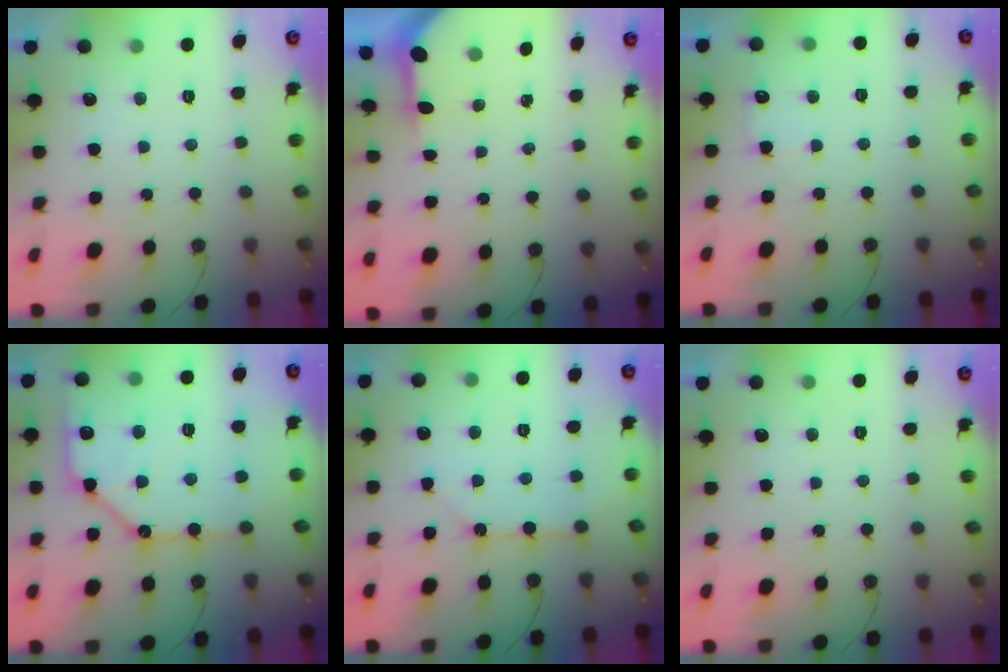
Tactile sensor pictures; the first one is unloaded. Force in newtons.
{"total": 3.2, "press": 3.2, "slide": 0.3}
{"total": 3.9, "press": 3.9, "slide": 0.5}
{"total": 15.7, "press": 15.6, "slide": 1.7}
{"total": 4.5, "press": 4.5, "slide": 0.4}
{"total": 0.0}